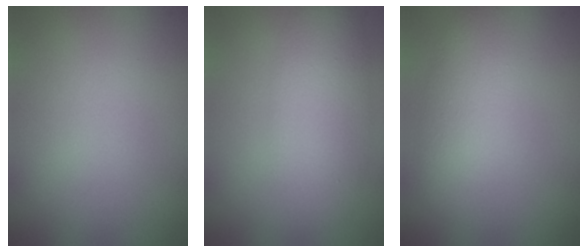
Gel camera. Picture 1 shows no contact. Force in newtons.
{"total": 5.0, "press": 5.0, "slide": 0.3}
{"total": 3.3, "press": 3.3, "slide": 0.2}